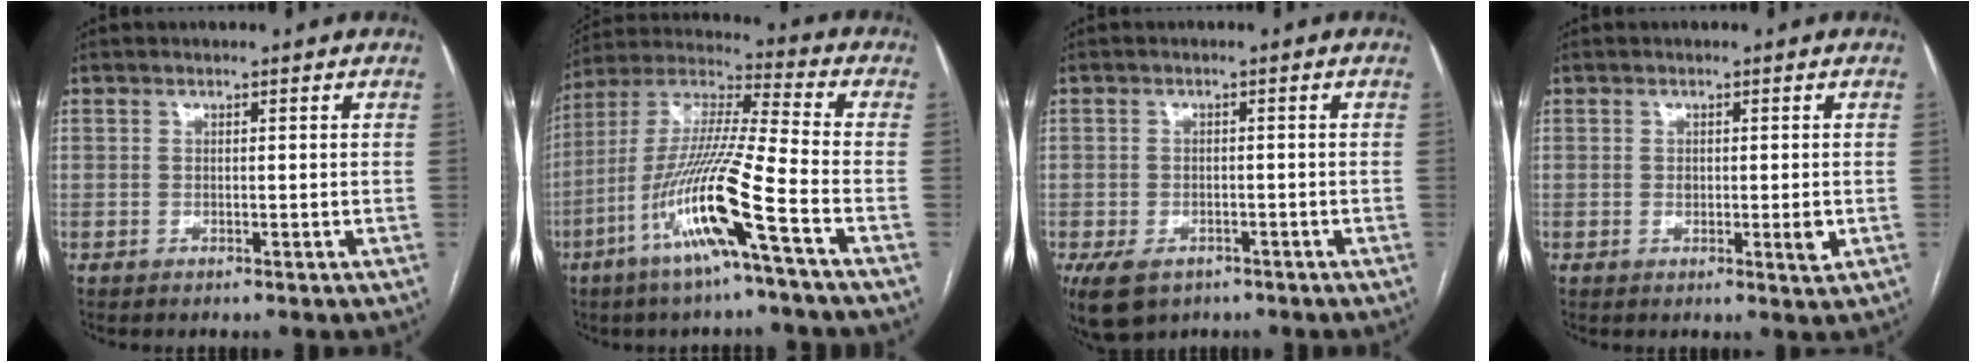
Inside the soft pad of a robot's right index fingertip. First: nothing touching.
{"total": 15.8, "force": [-6.9, -0.7, 14.2], "torque": [-0.290, -0.010, -0.137]}
{"total": 7.3, "force": [-4.2, 5.0, 3.2], "torque": [-0.066, -0.003, -0.056]}
{"total": 3.0, "force": [-0.4, 1.0, 2.8], "torque": [-0.042, -0.006, -0.004]}